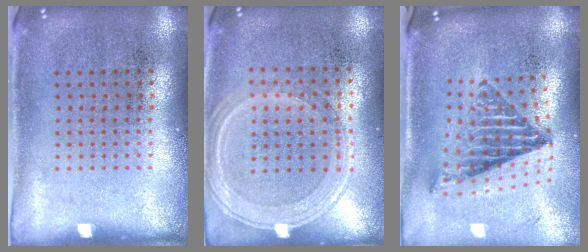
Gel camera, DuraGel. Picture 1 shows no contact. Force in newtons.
{"total": 1.2, "press": 1.2, "slide": 0.4}
{"total": 1.6, "press": 1.3, "slide": 1.0}